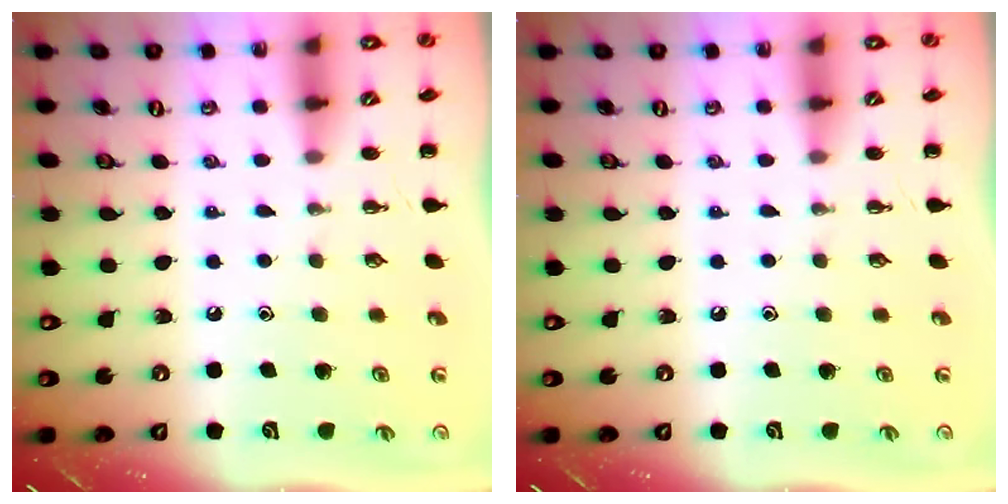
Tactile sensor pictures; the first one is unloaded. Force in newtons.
{"total": 0.0}